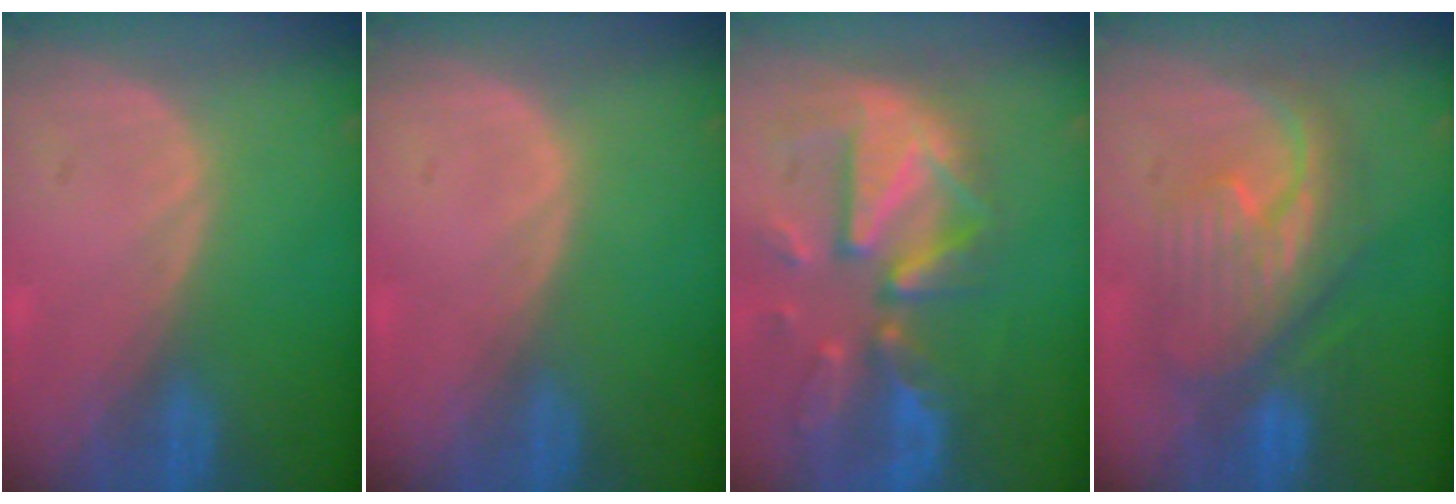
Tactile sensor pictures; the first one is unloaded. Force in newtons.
{"total": 0.0}
{"total": 12.1, "press": 10.5, "slide": 6.1}
{"total": 9.1, "press": 9.0, "slide": 0.6}